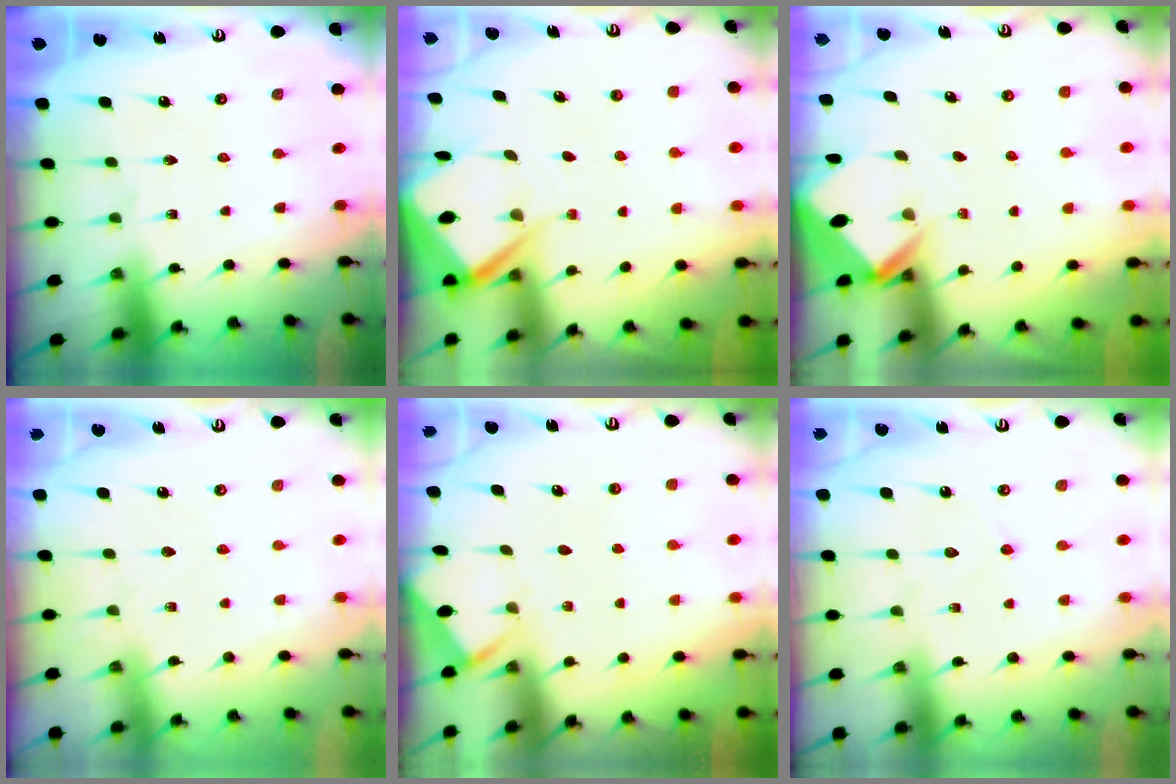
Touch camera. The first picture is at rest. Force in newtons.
{"total": 6.2, "press": 6.2, "slide": 0.6}
{"total": 2.4, "press": 2.4, "slide": 0.1}
{"total": 3.3, "press": 3.3, "slide": 0.6}
{"total": 3.0, "press": 3.0, "slide": 0.2}
{"total": 3.6, "press": 3.6, "slide": 0.4}